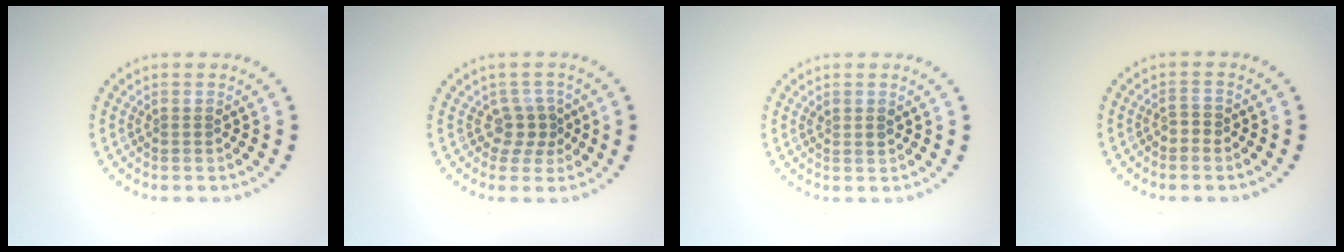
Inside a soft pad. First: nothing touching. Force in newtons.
{"total": 2.2, "press": 1.5, "slide": 1.6}
{"total": 0.8, "press": 0.7, "slide": 0.3}
{"total": 1.0, "press": 0.8, "slide": 0.6}